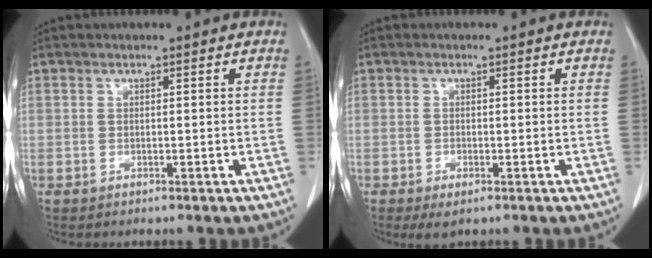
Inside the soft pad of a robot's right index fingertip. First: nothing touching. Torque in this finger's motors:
{"motor_torque": [0.05, -0.01, 0.07, 0.02]}